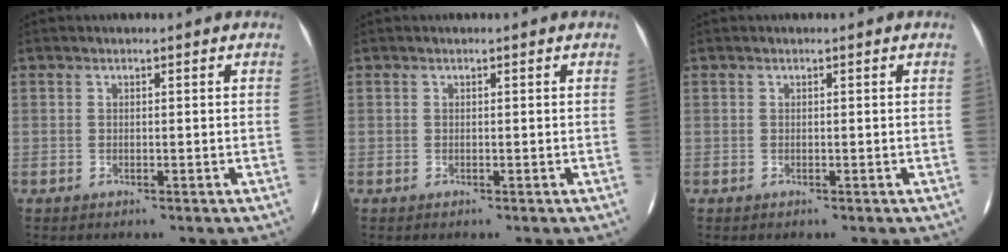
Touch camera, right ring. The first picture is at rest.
{"total": 0.0}
{"total": 0.0}